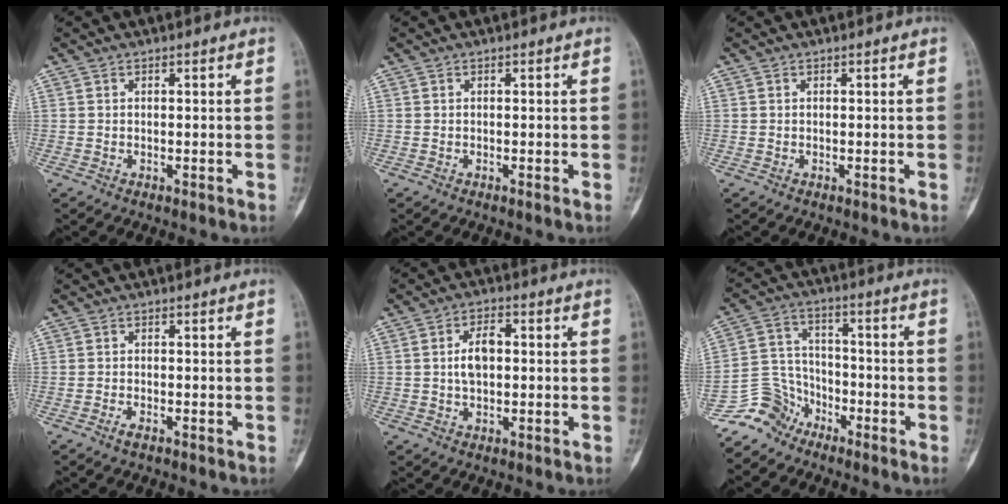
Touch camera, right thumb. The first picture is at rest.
{"total": 0.0}
{"total": 0.0}
{"total": 1.3, "force": [-0.9, 0.4, 0.9], "torque": [-0.022, 0.003, -0.017]}
{"total": 5.4, "force": [0.4, 3.0, 4.5], "torque": [-0.071, 0.007, 0.002]}
{"total": 8.1, "force": [-6.3, 5.0, 0.8], "torque": [0.001, 0.054, -0.135]}